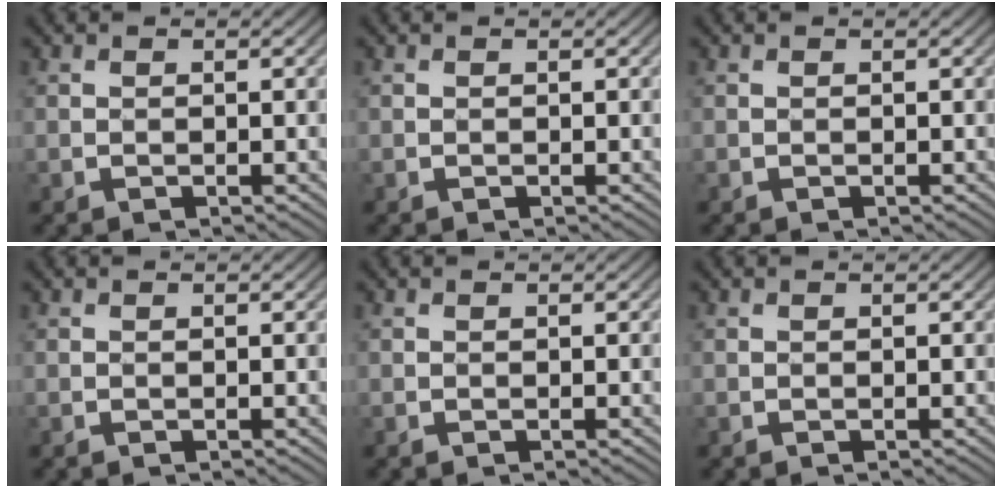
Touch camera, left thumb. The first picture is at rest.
{"total": 0.0}
{"total": 0.0}
{"total": 0.0}
{"total": 0.0}
{"total": 0.0}